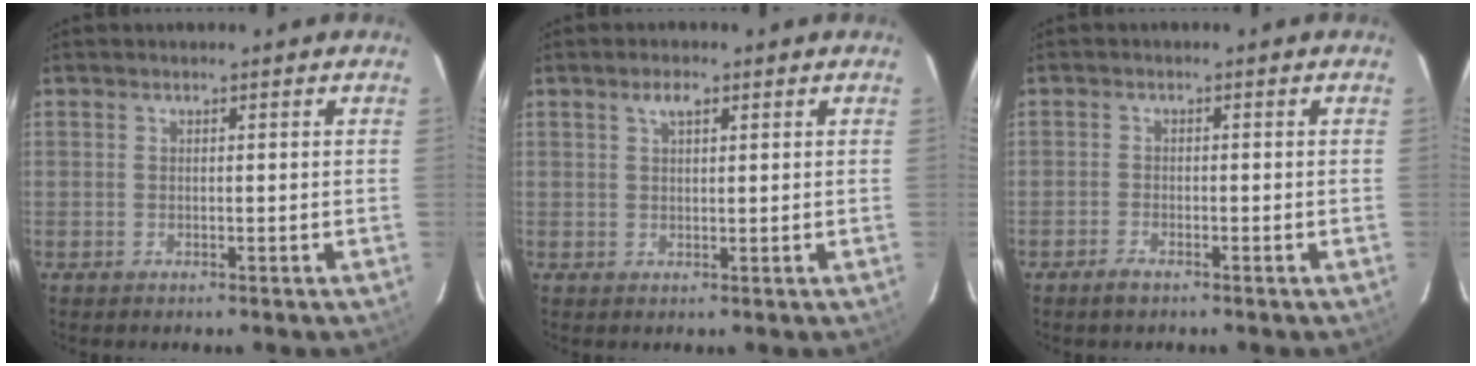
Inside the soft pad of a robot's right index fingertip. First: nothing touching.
{"total": 2.3, "force": [1.2, 1.0, 1.7], "torque": [-0.031, 0.007, 0.022]}
{"total": 1.9, "force": [-1.5, 0.7, 1.0], "torque": [-0.025, -0.001, -0.032]}